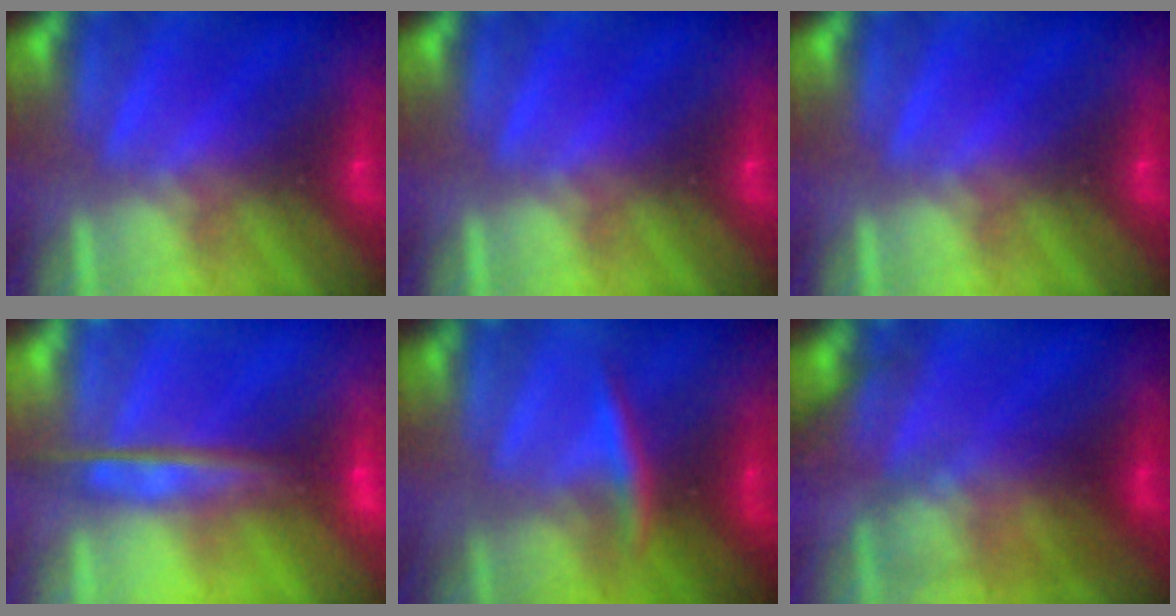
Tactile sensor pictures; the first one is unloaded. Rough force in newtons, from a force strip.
{"total": 0.0}
{"total": 0.0}
{"total": 5.9}
{"total": 2.4}
{"total": 2.7}